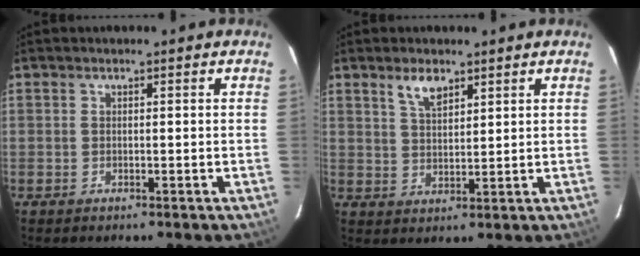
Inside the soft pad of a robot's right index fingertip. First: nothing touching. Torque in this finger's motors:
{"motor_torque": [0.30, 0.16, 0.09, 0.05]}